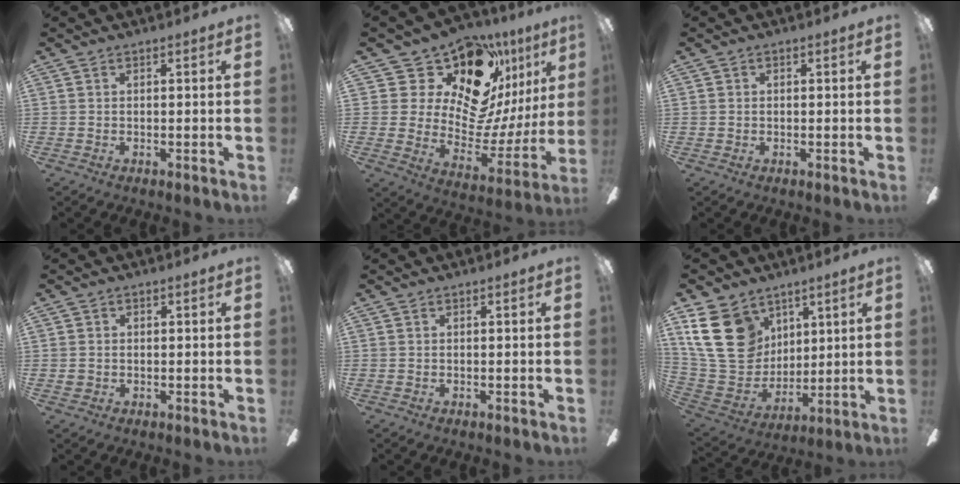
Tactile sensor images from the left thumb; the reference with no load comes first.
{"total": 18.3, "force": [13.1, 9.3, 8.7], "torque": [-0.142, -0.111, 0.245]}
{"total": 0.0}
{"total": 1.0, "force": [0.0, 1.0, 0.0], "torque": [-0.001, 0.004, -0.002]}
{"total": 0.0}
{"total": 18.5, "force": [8.1, 14.0, 8.9], "torque": [-0.191, -0.029, 0.157]}